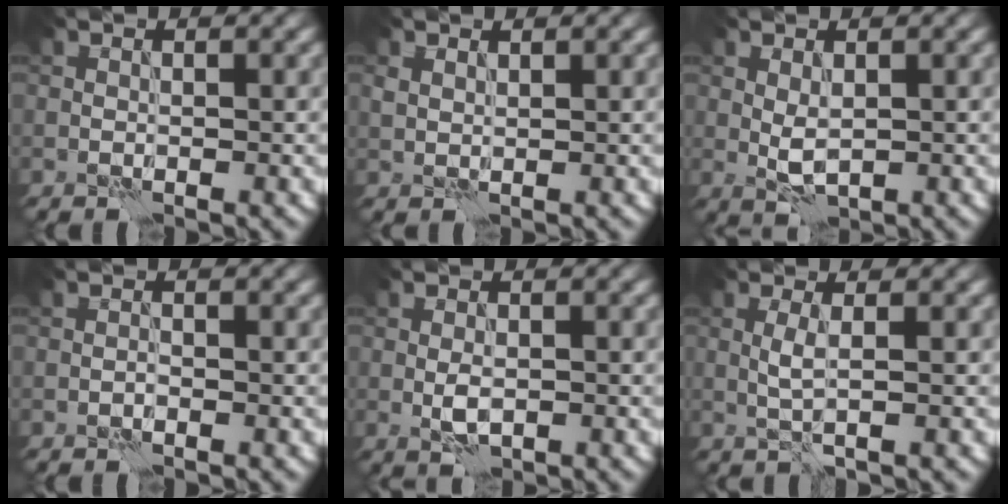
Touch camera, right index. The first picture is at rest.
{"total": 1.1, "force": [0.8, 0.5, 0.5], "torque": [-0.015, 0.000, 0.018]}
{"total": 2.0, "force": [0.3, 1.0, 1.7], "torque": [-0.040, -0.002, 0.010]}
{"total": 0.5, "force": [-0.4, 0.1, 0.3], "torque": [-0.005, 0.003, -0.009]}
{"total": 1.8, "force": [-0.3, 0.9, 1.5], "torque": [-0.032, -0.002, -0.005]}
{"total": 1.5, "force": [0.2, 0.1, 1.5], "torque": [-0.035, 0.003, 0.003]}